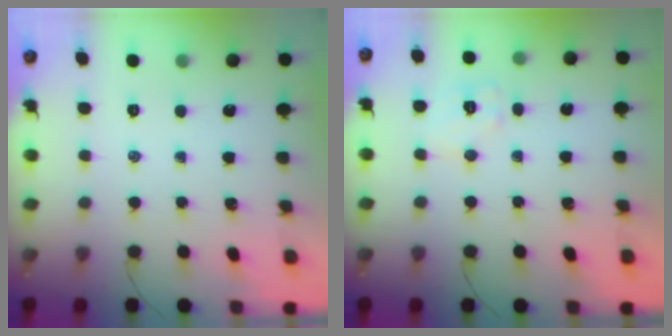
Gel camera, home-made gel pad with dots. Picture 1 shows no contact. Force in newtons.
{"total": 7.0, "press": 7.0, "slide": 0.6}